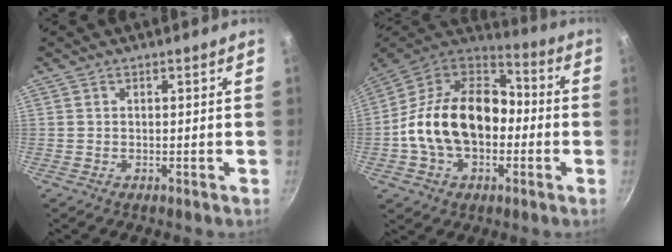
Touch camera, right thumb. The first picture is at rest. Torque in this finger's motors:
{"motor_torque": [2.47, 2.46, 0.57, -0.48, 0.34]}